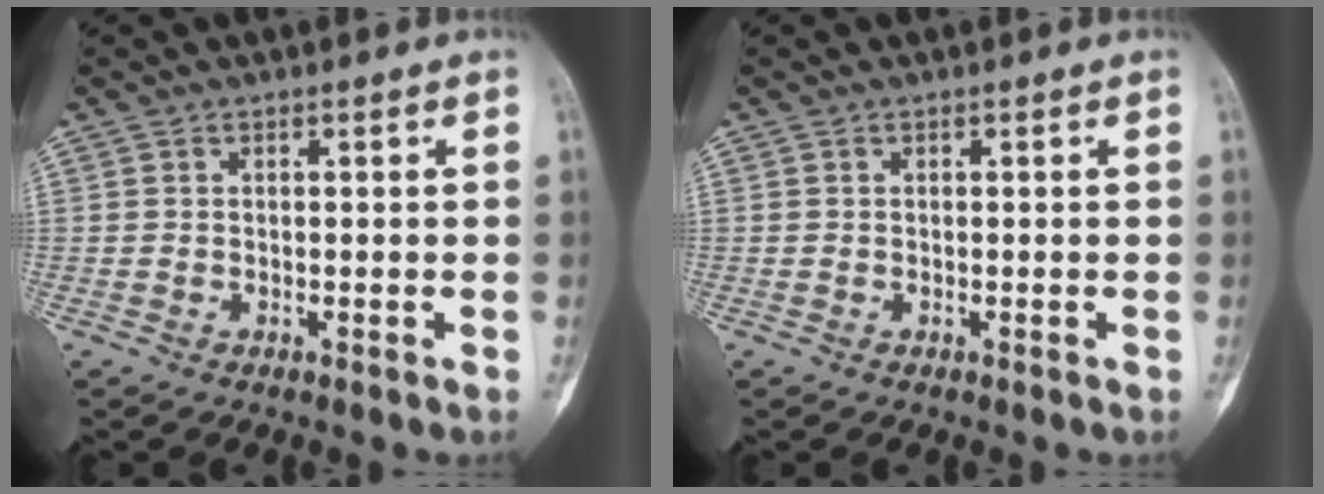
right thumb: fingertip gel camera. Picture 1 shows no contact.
{"total": 0.0}